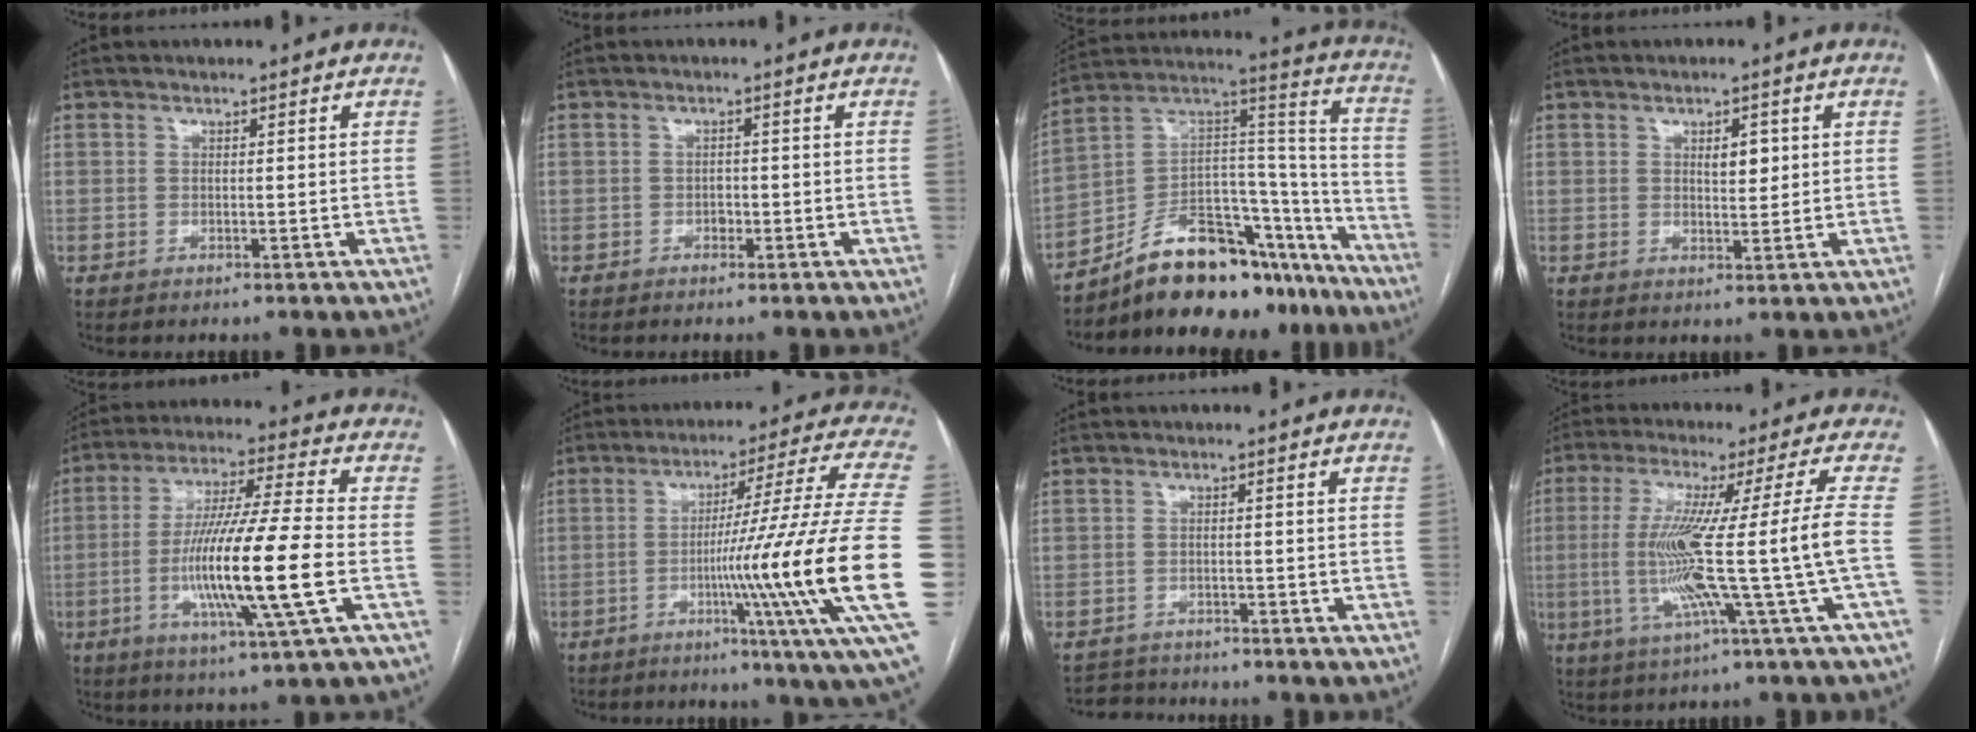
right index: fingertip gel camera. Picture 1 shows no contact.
{"total": 1.2, "force": [-0.7, 0.8, 0.5], "torque": [-0.006, 0.004, -0.011]}
{"total": 22.0, "force": [-17.4, 8.8, 10.1], "torque": [-0.137, 0.064, -0.274]}
{"total": 3.0, "force": [1.0, 1.4, 2.5], "torque": [-0.038, -0.001, 0.016]}
{"total": 16.1, "force": [-3.6, -0.4, 15.7], "torque": [-0.299, -0.013, -0.071]}
{"total": 24.3, "force": [-5.2, -2.0, 23.6], "torque": [-0.281, -0.009, -0.095]}
{"total": 2.9, "force": [-2.6, 0.6, -1.1], "torque": [0.019, -0.009, -0.043]}
{"total": 14.6, "force": [-2.5, -2.7, 14.1], "torque": [-0.260, -0.007, -0.043]}